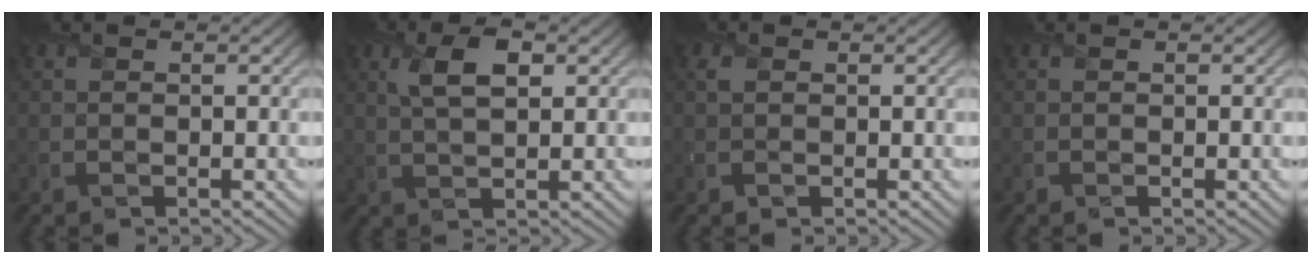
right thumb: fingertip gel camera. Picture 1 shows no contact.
{"total": 4.6, "force": [1.6, 1.9, 3.9], "torque": [-0.084, 0.005, 0.031]}
{"total": 0.8, "force": [0.4, 0.6, 0.4], "torque": [-0.010, 0.002, 0.004]}
{"total": 0.0}